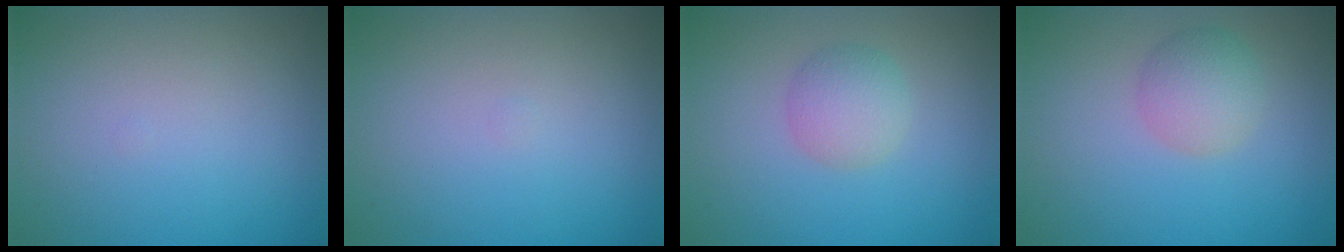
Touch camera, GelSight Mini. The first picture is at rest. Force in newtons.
{"total": 0.0}
{"total": 2.7, "press": 2.7, "slide": 0.1}
{"total": 2.9, "press": 2.9, "slide": 0.1}